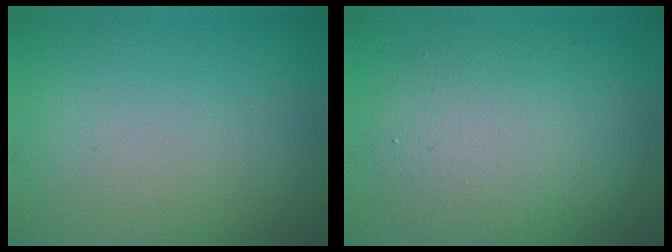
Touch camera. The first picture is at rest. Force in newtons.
{"total": 6.1, "press": 6.1, "slide": 0.2}